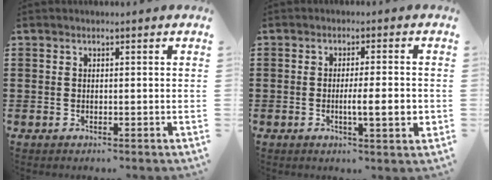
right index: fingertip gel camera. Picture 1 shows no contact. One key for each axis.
{"total": 5.3, "fx": -0.9, "fy": 0.7, "fz": 5.1, "tx": -0.078, "ty": -0.006, "tz": -0.017}